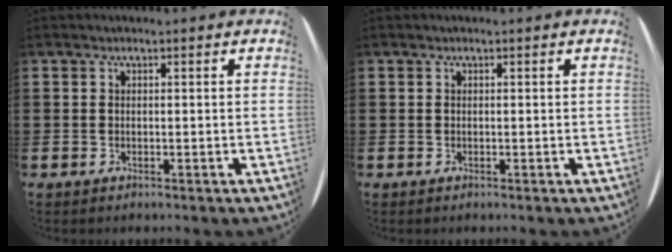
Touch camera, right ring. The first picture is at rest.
{"total": 0.0}